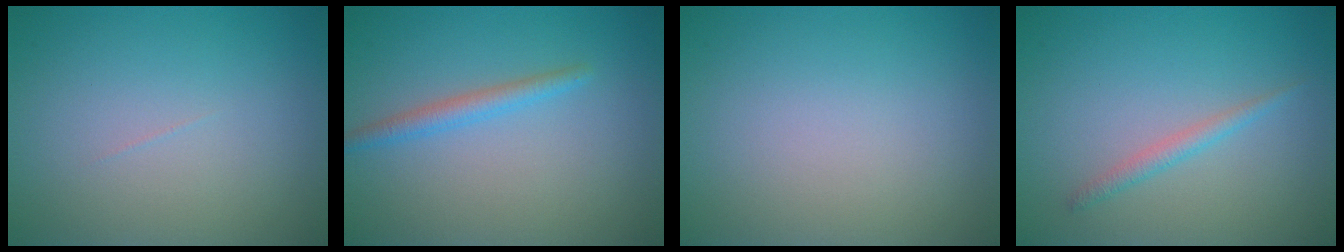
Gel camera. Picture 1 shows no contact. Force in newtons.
{"total": 1.8, "press": 1.8, "slide": 0.1}
{"total": 0.0}
{"total": 1.3, "press": 1.3, "slide": 0.1}